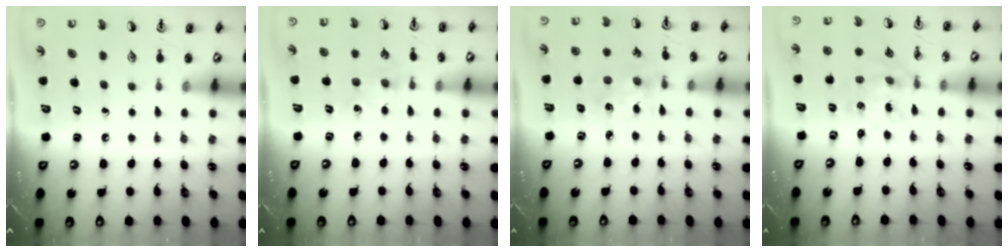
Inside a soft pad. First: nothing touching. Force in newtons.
{"total": 5.4, "press": 5.4, "slide": 0.7}
{"total": 1.3, "press": 1.3, "slide": 0.2}
{"total": 1.5, "press": 1.5, "slide": 0.2}